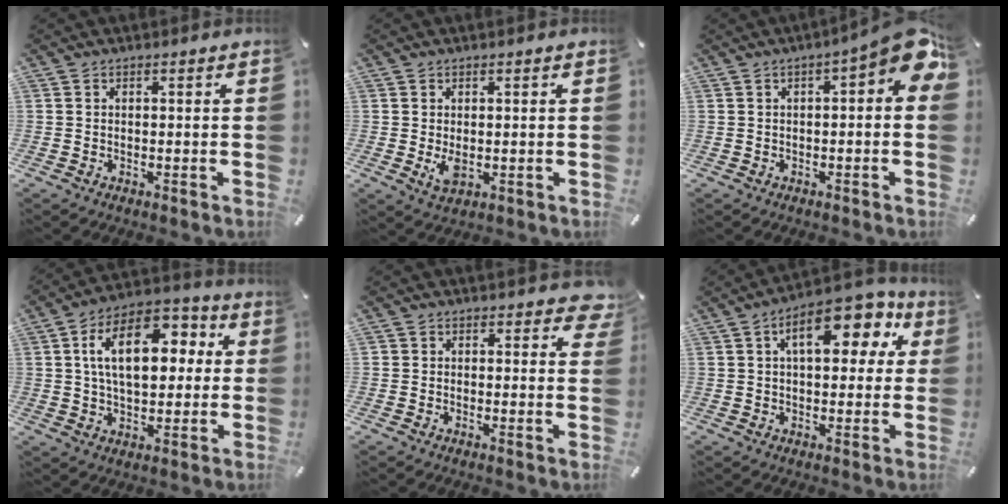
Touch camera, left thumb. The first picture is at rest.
{"total": 3.4, "force": [-0.1, 2.0, 2.8], "torque": [-0.056, -0.007, -0.003]}
{"total": 7.5, "force": [1.8, 2.5, 6.8], "torque": [-0.085, -0.024, 0.028]}
{"total": 16.4, "force": [3.7, 10.0, 12.5], "torque": [-0.215, 0.005, 0.062]}
{"total": 3.3, "force": [1.8, 2.1, 1.8], "torque": [-0.006, -0.007, 0.028]}
{"total": 13.4, "force": [5.4, 6.7, 10.2], "torque": [-0.142, -0.014, 0.085]}